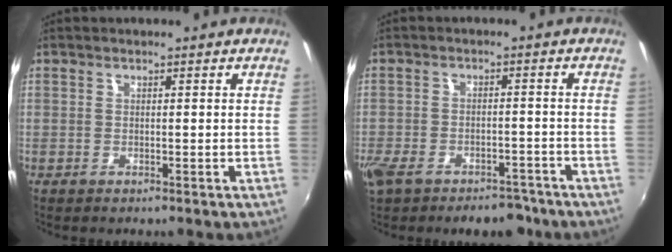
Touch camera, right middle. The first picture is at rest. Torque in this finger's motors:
{"motor_torque": [1.09, -1.05, 0.26, 0.14]}